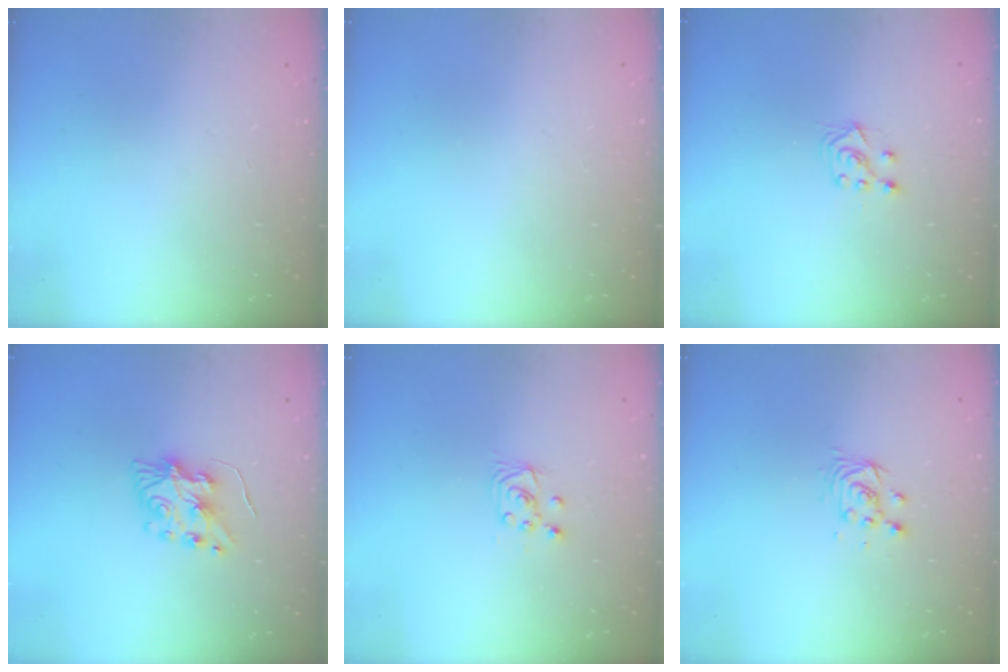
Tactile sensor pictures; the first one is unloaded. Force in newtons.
{"total": 0.0}
{"total": 5.7, "press": 5.7, "slide": 0.8}
{"total": 7.8, "press": 7.8, "slide": 0.7}
{"total": 3.0, "press": 3.0, "slide": 0.3}
{"total": 4.1, "press": 4.1, "slide": 0.3}